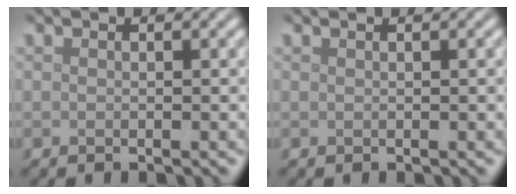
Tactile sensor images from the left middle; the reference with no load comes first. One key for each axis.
{"total": 0.9, "fx": 0.4, "fy": 0.2, "fz": 0.7, "tx": -0.006, "ty": 0.008, "tz": 0.006}